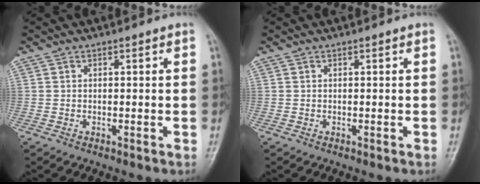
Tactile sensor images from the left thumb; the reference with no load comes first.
{"total": 0.0}